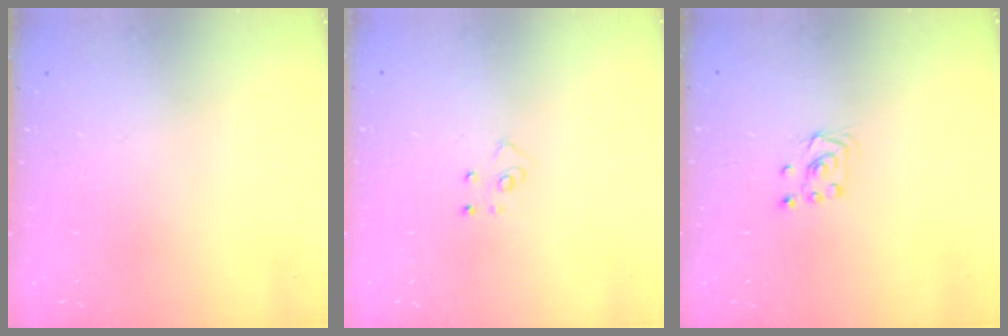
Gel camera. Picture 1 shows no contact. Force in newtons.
{"total": 4.3, "press": 4.3, "slide": 0.4}
{"total": 3.2, "press": 3.2, "slide": 0.4}